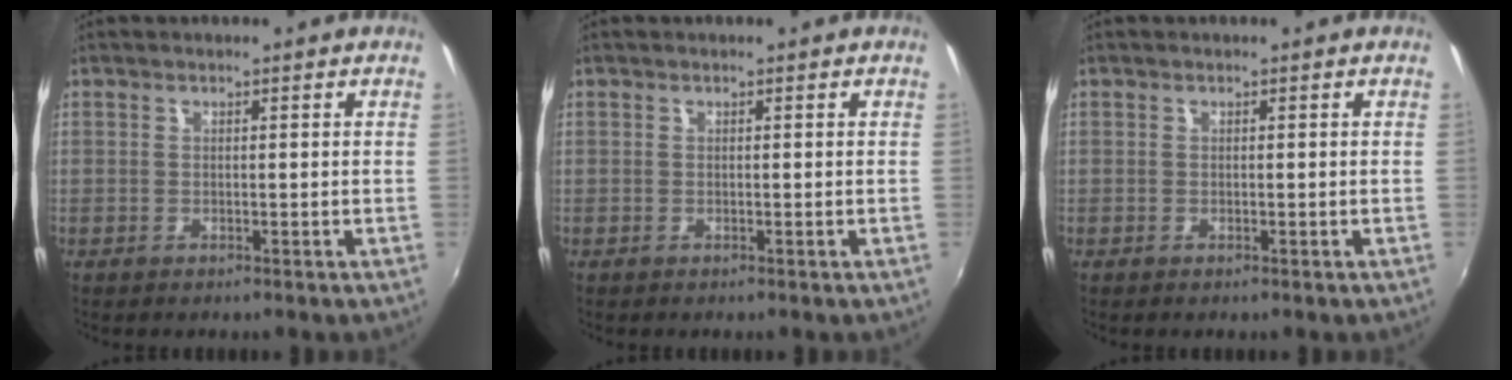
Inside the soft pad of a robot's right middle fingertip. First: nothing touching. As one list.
[{"total": 0.0}, {"total": 0.0}]